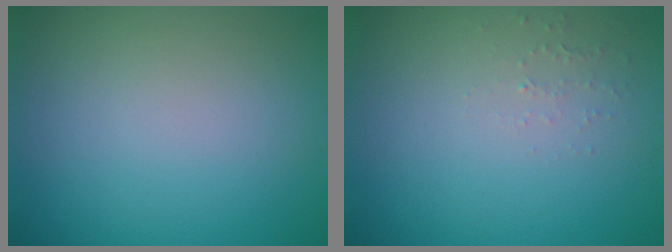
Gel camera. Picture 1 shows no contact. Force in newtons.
{"total": 0.8, "press": 0.8, "slide": 0.3}